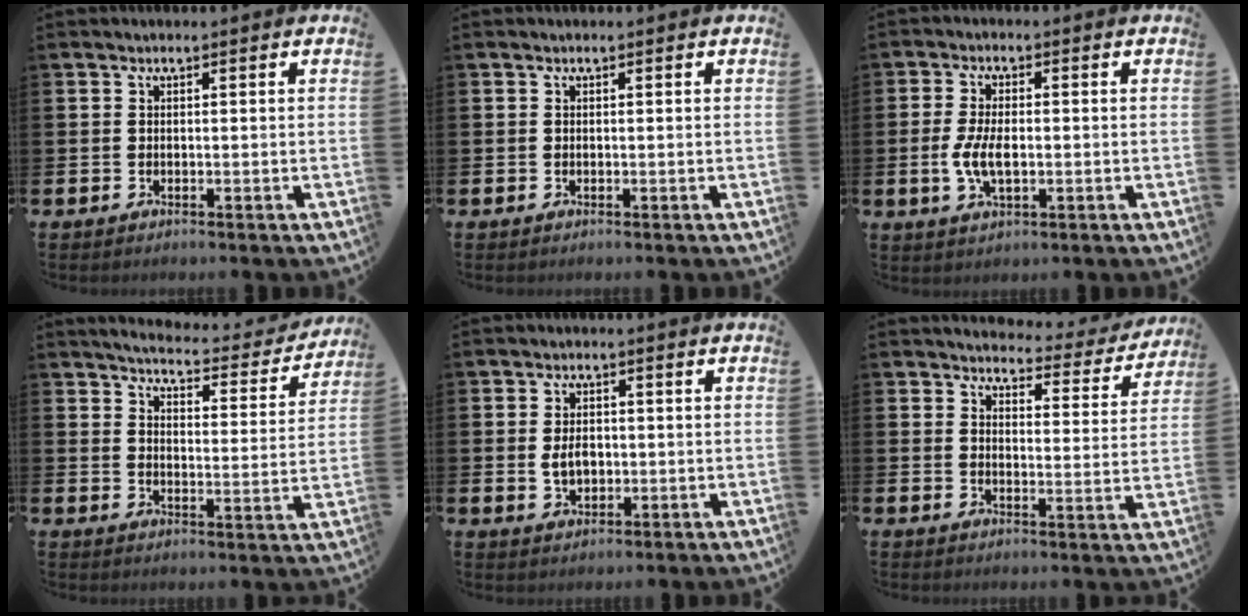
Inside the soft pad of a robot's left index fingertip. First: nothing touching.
{"total": 0.0}
{"total": 4.9, "force": [-0.4, 2.3, 4.3], "torque": [-0.079, 0.001, -0.010]}
{"total": 4.7, "force": [4.5, 0.5, 1.0], "torque": [-0.032, -0.039, 0.072]}
{"total": 3.2, "force": [-0.1, 2.1, 2.4], "torque": [-0.027, -0.001, -0.007]}
{"total": 3.5, "force": [3.3, 1.1, 0.4], "torque": [-0.010, -0.033, 0.048]}